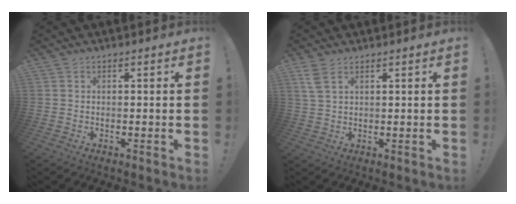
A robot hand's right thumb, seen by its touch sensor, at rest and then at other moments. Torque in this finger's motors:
{"motor_torque": [-0.09, 0.81, 0.11, 0.07, 0.04]}